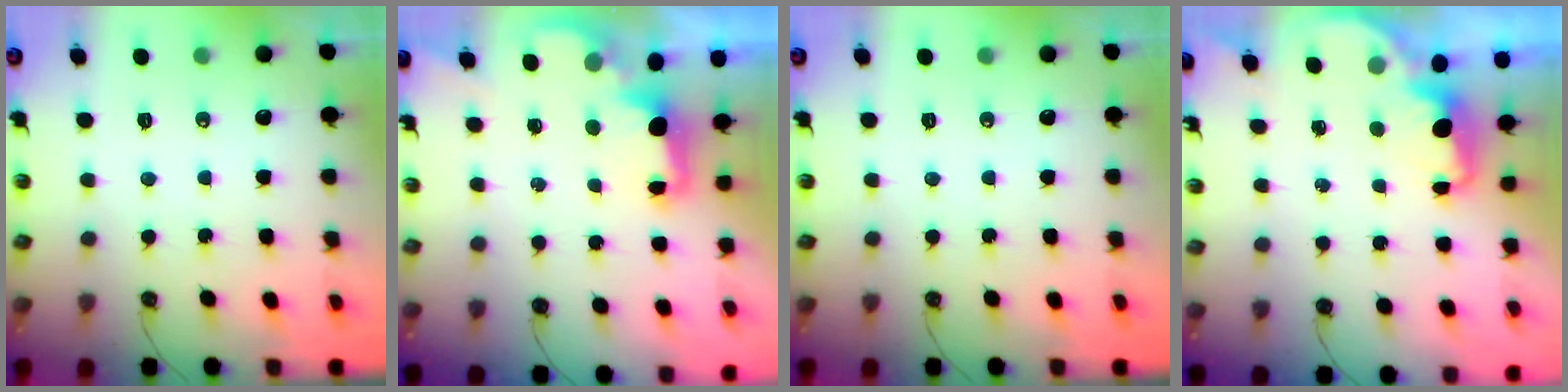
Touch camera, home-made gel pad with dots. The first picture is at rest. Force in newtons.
{"total": 2.4, "press": 2.3, "slide": 0.8}
{"total": 0.0}
{"total": 2.0, "press": 1.8, "slide": 0.8}